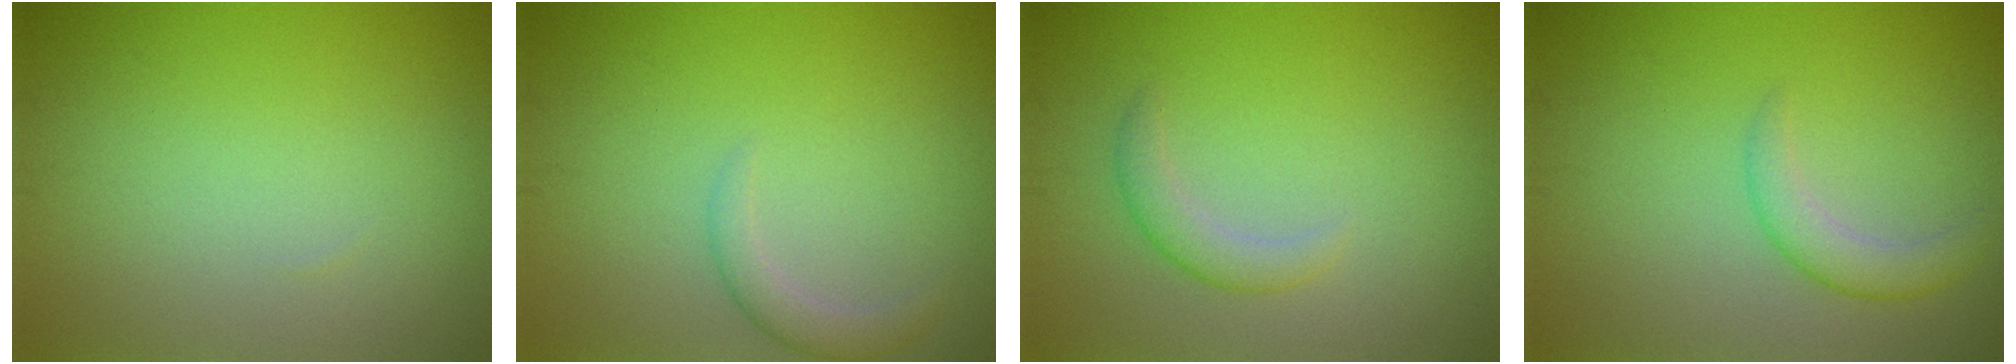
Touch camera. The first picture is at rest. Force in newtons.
{"total": 1.8, "press": 1.8, "slide": 0.2}
{"total": 1.8, "press": 1.8, "slide": 0.1}
{"total": 2.3, "press": 2.3, "slide": 0.1}